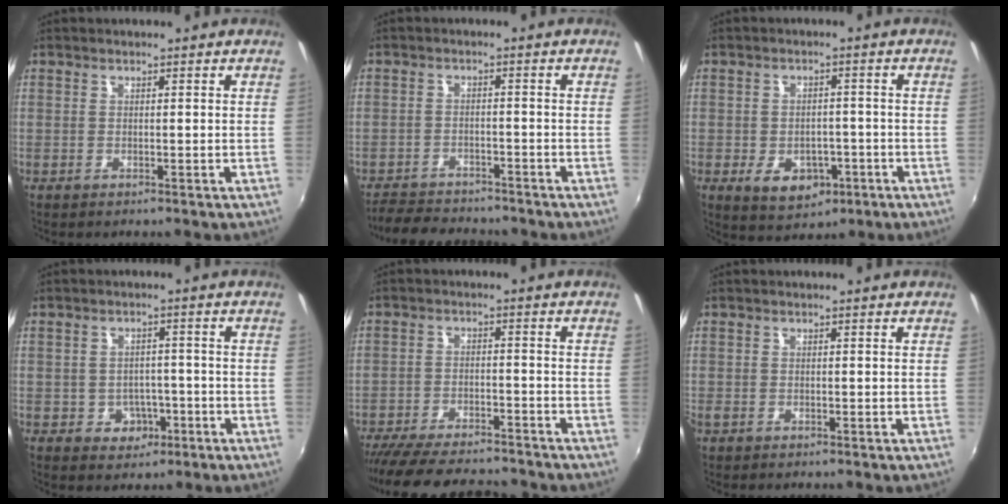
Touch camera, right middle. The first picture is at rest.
{"total": 7.8, "force": [-7.2, 2.6, 1.8], "torque": [-0.064, 0.001, -0.114]}
{"total": 8.0, "force": [-3.5, 5.6, 4.6], "torque": [-0.096, -0.006, -0.043]}
{"total": 4.9, "force": [-2.0, 4.2, 1.4], "torque": [-0.037, 0.007, -0.017]}
{"total": 16.6, "force": [-14.7, 3.8, 6.9], "torque": [-0.146, -0.023, -0.223]}
{"total": 1.1, "force": [-0.7, 0.8, 0.4], "torque": [-0.009, -0.003, -0.014]}